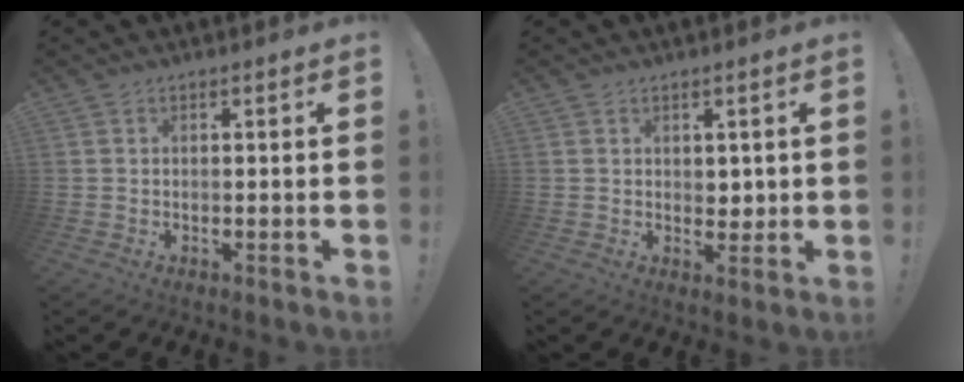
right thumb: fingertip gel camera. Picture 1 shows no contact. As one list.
[{"total": 3.1, "force": [1.3, 2.7, 0.8], "torque": [0.009, -0.012, 0.019]}]